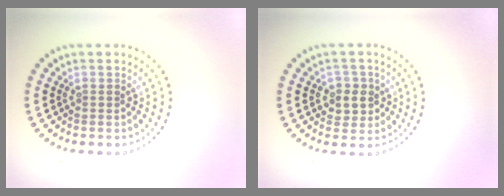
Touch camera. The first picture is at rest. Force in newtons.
{"total": 2.4, "press": 2.3, "slide": 0.7}